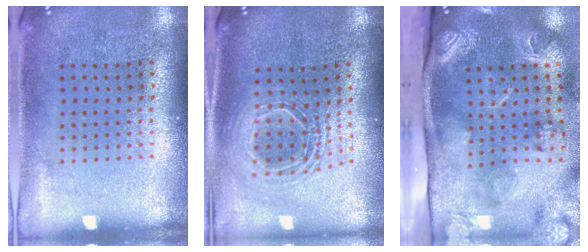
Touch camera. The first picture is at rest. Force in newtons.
{"total": 1.8, "press": 1.5, "slide": 1.1}
{"total": 4.5, "press": 3.3, "slide": 3.0}